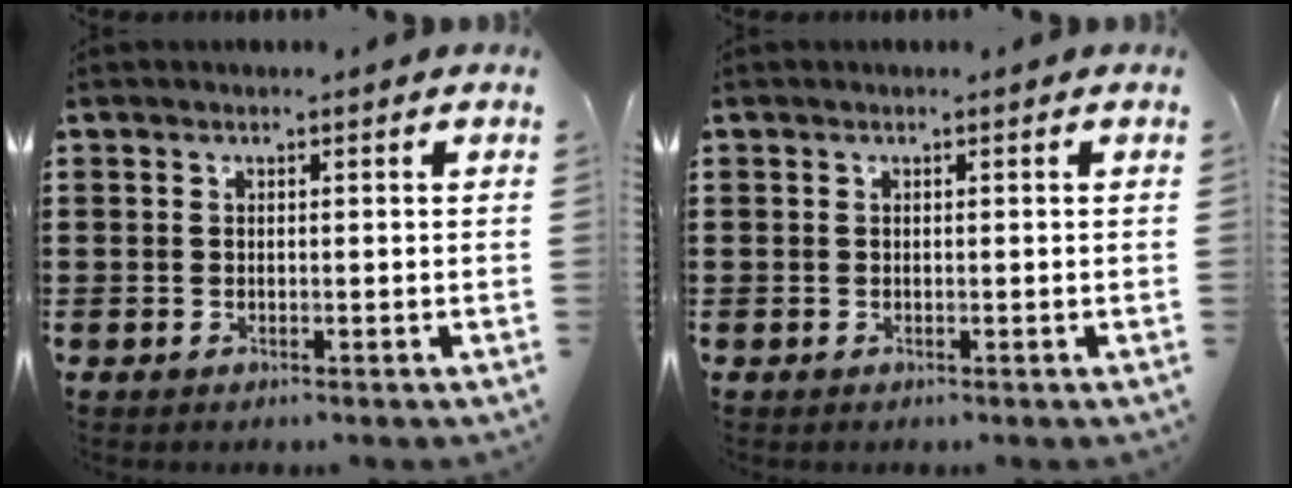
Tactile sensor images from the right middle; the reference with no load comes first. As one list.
[{"total": 0.0}]